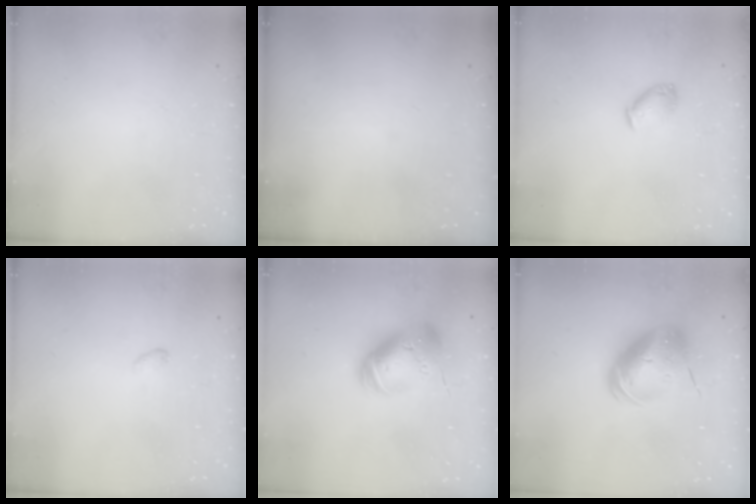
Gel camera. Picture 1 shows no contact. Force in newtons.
{"total": 0.0}
{"total": 6.4, "press": 6.4, "slide": 0.3}
{"total": 2.6, "press": 2.5, "slide": 0.5}
{"total": 19.6, "press": 19.4, "slide": 2.8}
{"total": 13.3, "press": 13.0, "slide": 2.5}